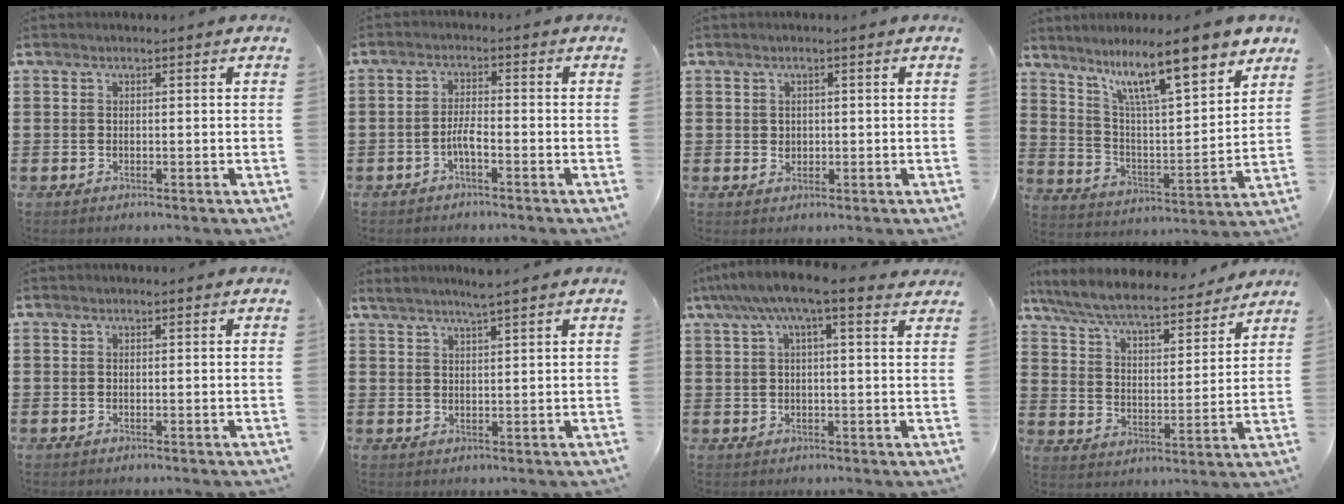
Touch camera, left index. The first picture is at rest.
{"total": 2.8, "force": [-1.3, 0.6, 2.4], "torque": [-0.051, 0.002, -0.027]}
{"total": 1.1, "force": [0.4, 0.9, 0.4], "torque": [-0.010, 0.006, 0.007]}
{"total": 12.9, "force": [9.3, 2.0, 8.7], "torque": [-0.171, -0.045, 0.151]}
{"total": 0.0}
{"total": 2.8, "force": [2.5, -0.7, 1.2], "torque": [-0.028, -0.002, 0.045]}
{"total": 6.1, "force": [4.0, 0.9, 4.5], "torque": [-0.100, -0.003, 0.066]}
{"total": 7.6, "force": [6.9, 0.7, 3.1], "torque": [-0.089, -0.040, 0.119]}